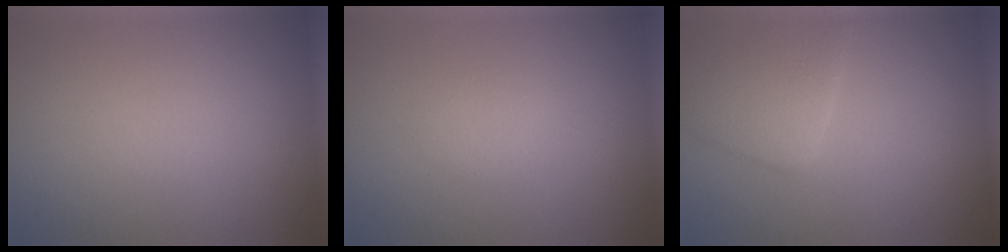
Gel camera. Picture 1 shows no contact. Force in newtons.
{"total": 0.8, "press": 0.8, "slide": 0.1}
{"total": 3.7, "press": 3.7, "slide": 0.2}